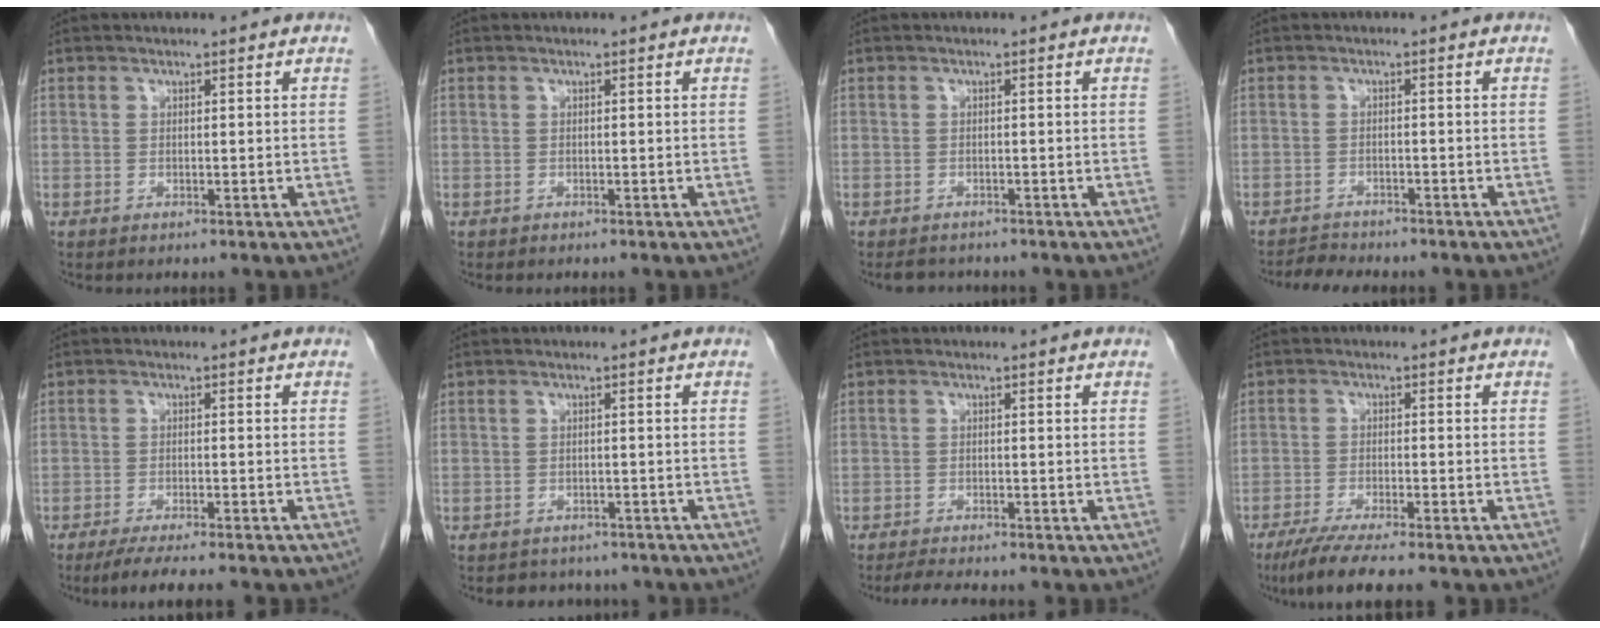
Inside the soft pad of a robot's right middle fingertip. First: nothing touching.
{"total": 0.0}
{"total": 3.0, "force": [-2.7, 1.2, 0.6], "torque": [-0.012, -0.005, -0.036]}
{"total": 2.8, "force": [-2.8, 0.3, 0.1], "torque": [-0.007, -0.011, -0.046]}
{"total": 8.7, "force": [-7.3, 0.5, 4.7], "torque": [-0.060, -0.016, -0.108]}
{"total": 6.7, "force": [-5.8, 3.1, 1.1], "torque": [-0.011, 0.008, -0.062]}
{"total": 4.7, "force": [-4.3, 0.4, 2.1], "torque": [-0.034, -0.014, -0.065]}
{"total": 9.0, "force": [-7.1, 0.7, 5.4], "torque": [-0.083, -0.021, -0.110]}